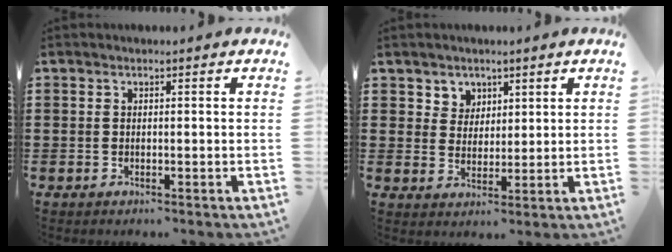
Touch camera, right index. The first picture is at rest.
{"total": 3.7, "force": [2.3, 3.0, 0.0], "torque": [-0.018, 0.009, 0.041]}